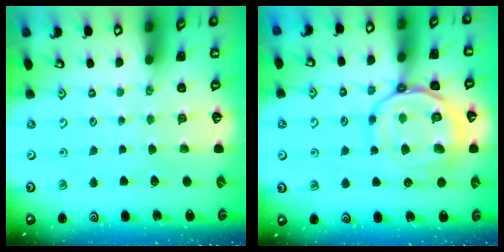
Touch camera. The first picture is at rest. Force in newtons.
{"total": 16.1, "press": 16.1, "slide": 1.5}